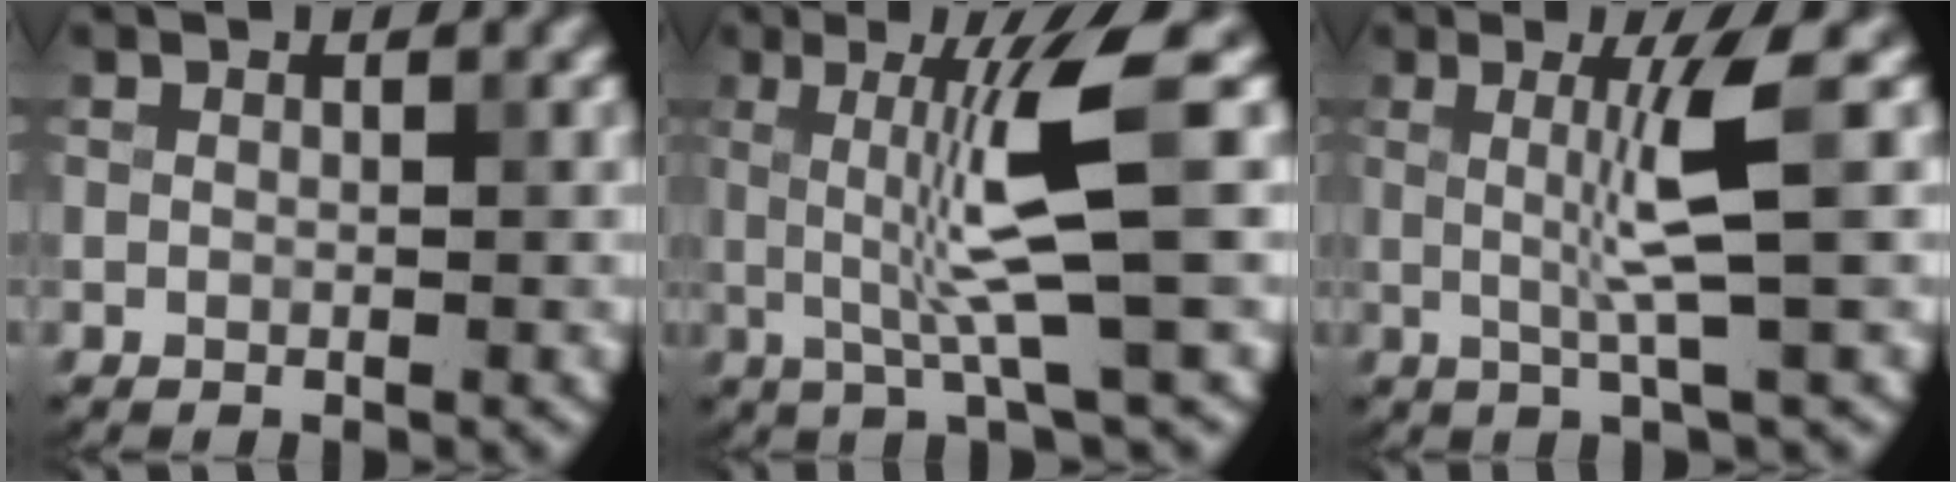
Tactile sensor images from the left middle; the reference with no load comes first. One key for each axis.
{"total": 6.9, "fx": 0.4, "fy": 0.8, "fz": 6.8, "tx": -0.123, "ty": 0.002, "tz": 0.010}
{"total": 4.4, "fx": 0.6, "fy": 0.2, "fz": 4.4, "tx": -0.080, "ty": -0.002, "tz": 0.010}